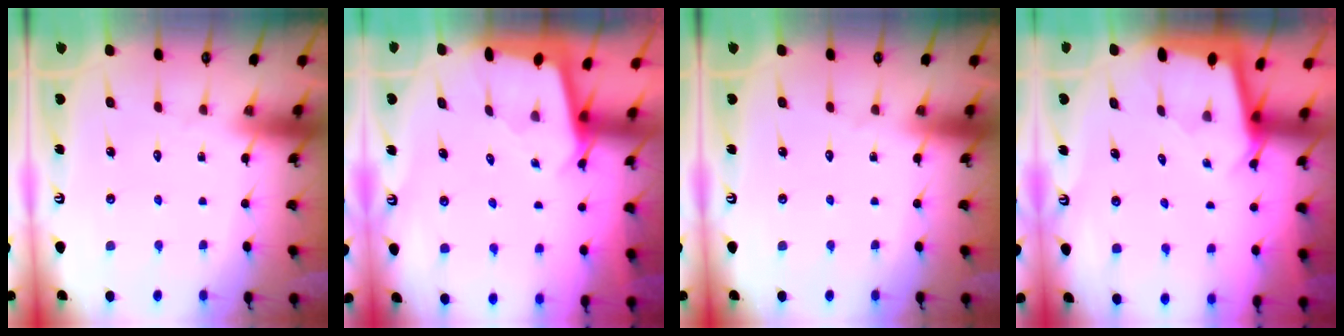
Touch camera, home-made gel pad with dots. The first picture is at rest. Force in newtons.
{"total": 1.9, "press": 1.9, "slide": 0.1}
{"total": 0.0}
{"total": 1.9, "press": 1.9, "slide": 0.1}